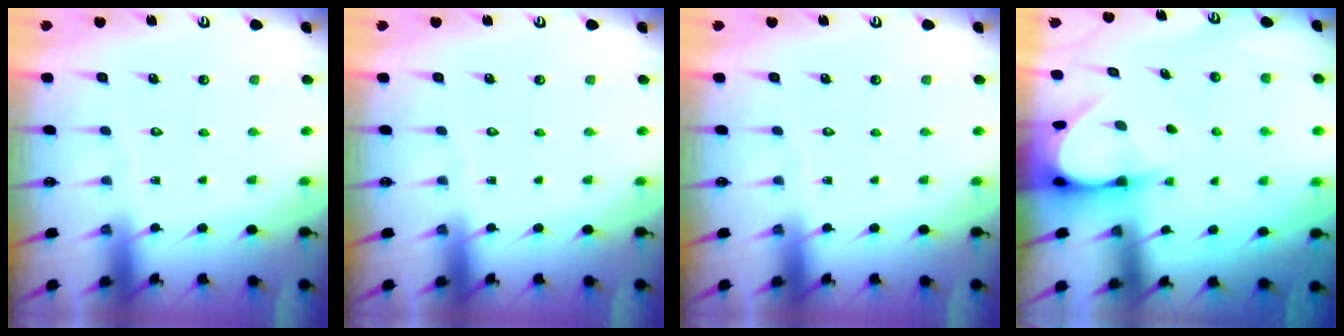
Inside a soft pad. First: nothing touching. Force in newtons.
{"total": 0.0}
{"total": 0.0}
{"total": 5.4, "press": 5.4, "slide": 0.5}